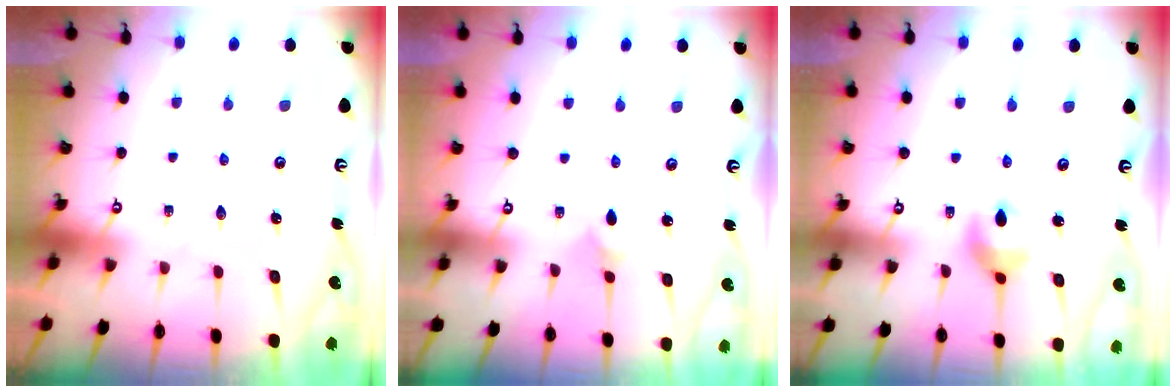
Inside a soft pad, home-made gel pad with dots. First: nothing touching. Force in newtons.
{"total": 2.3, "press": 2.2, "slide": 0.6}
{"total": 8.5, "press": 8.2, "slide": 1.9}